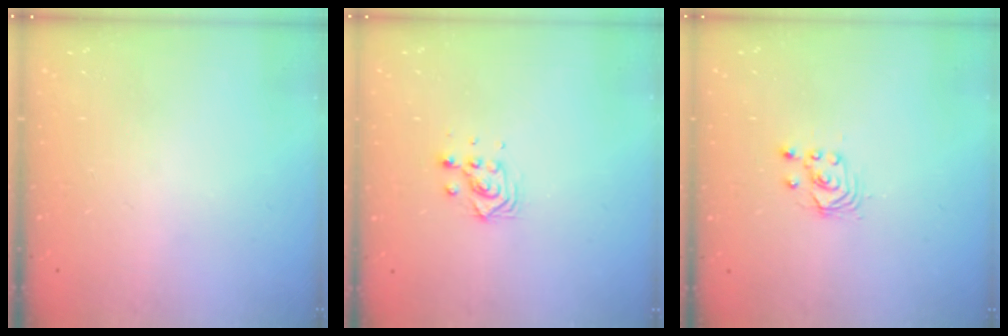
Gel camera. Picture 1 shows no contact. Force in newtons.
{"total": 4.5, "press": 4.5, "slide": 0.2}
{"total": 2.5, "press": 2.5, "slide": 0.2}